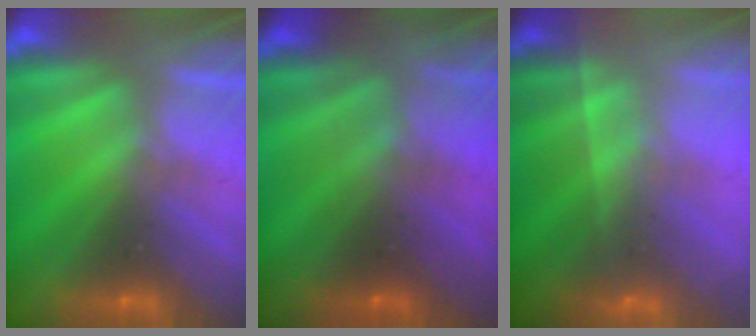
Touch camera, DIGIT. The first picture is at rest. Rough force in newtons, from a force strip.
{"total": 7.4}
{"total": 8.4}